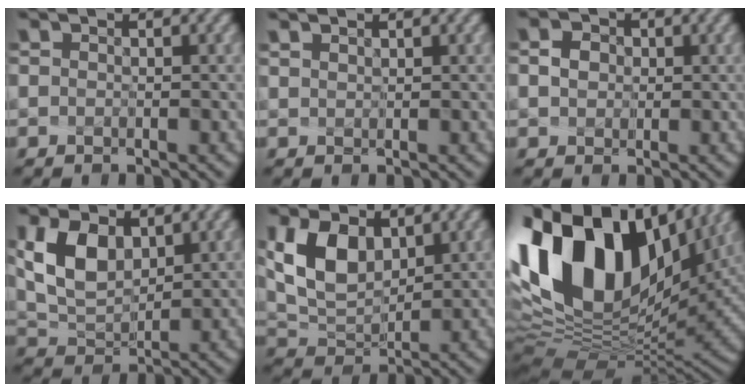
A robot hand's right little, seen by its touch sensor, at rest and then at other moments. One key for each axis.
{"total": 1.1, "fx": 0.8, "fy": 0.5, "fz": 0.5, "tx": -0.012, "ty": 0.017, "tz": 0.015}
{"total": 1.9, "fx": 0.3, "fy": 1.7, "fz": 0.9, "tx": -0.001, "ty": 0.018, "tz": -0.003}
{"total": 5.0, "fx": 1.7, "fy": 3.0, "fz": 3.6, "tx": -0.080, "ty": 0.000, "tz": 0.047}
{"total": 5.5, "fx": 2.0, "fy": 3.3, "fz": 4.0, "tx": -0.084, "ty": -0.002, "tz": 0.051}
{"total": 18.8, "fx": 5.2, "fy": 11.5, "fz": 14.0, "tx": -0.294, "ty": 0.028, "tz": 0.102}